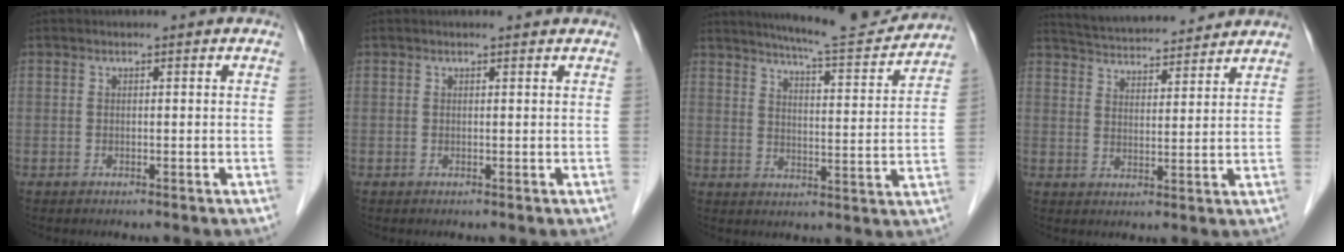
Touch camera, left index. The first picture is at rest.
{"total": 1.1, "force": [1.1, 0.1, 0.2], "torque": [-0.012, 0.001, 0.011]}
{"total": 13.6, "force": [12.8, 0.4, 4.4], "torque": [-0.067, -0.010, 0.173]}
{"total": 14.3, "force": [13.5, 2.1, 4.3], "torque": [-0.073, 0.026, 0.205]}